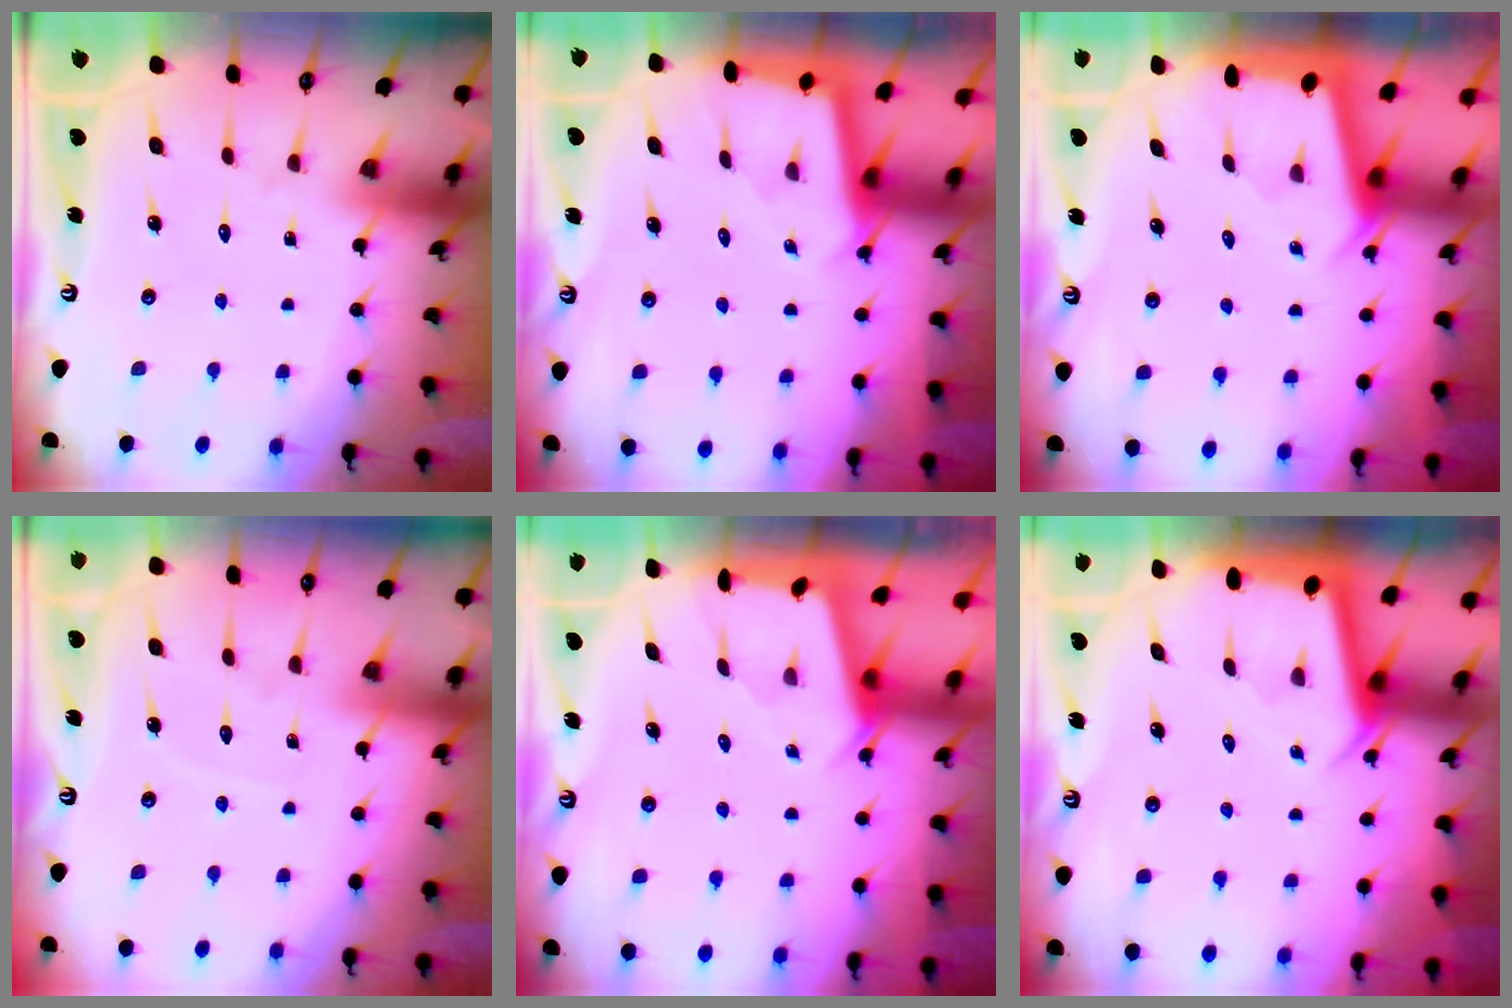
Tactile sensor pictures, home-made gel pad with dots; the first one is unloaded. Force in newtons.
{"total": 2.4, "press": 2.4, "slide": 0.1}
{"total": 2.4, "press": 2.4, "slide": 0.2}
{"total": 3.8, "press": 3.8, "slide": 0.4}
{"total": 2.5, "press": 2.5, "slide": 0.3}
{"total": 2.9, "press": 2.9, "slide": 0.3}